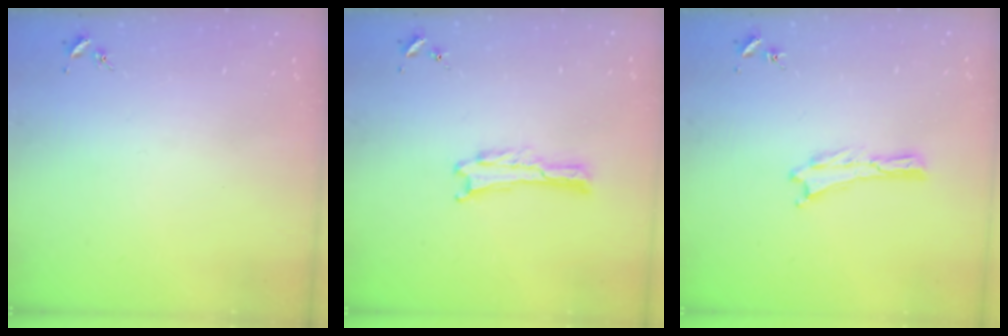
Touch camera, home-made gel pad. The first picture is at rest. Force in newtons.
{"total": 0.0}
{"total": 0.0}